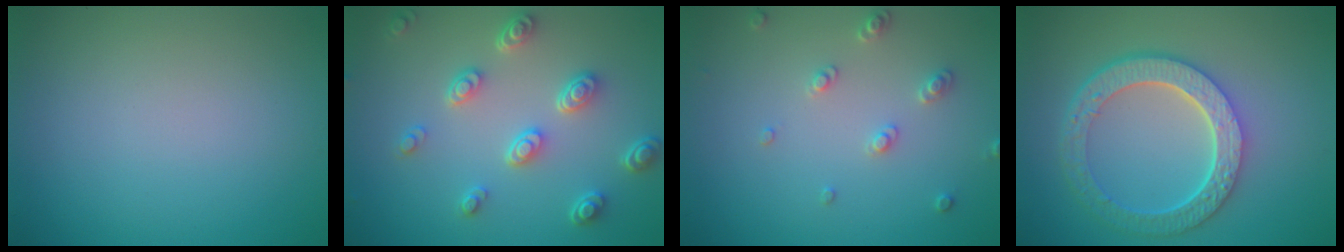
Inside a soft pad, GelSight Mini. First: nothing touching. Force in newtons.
{"total": 4.4, "press": 3.3, "slide": 2.8}
{"total": 1.9, "press": 1.8, "slide": 0.5}
{"total": 6.1, "press": 4.6, "slide": 4.1}